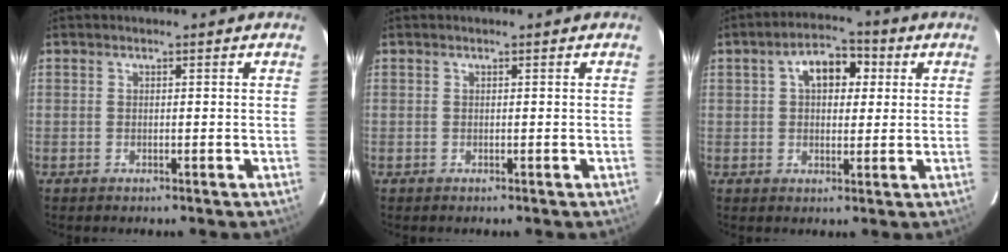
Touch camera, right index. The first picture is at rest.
{"total": 0.0}
{"total": 7.7, "force": [2.3, 4.7, 5.7], "torque": [-0.090, 0.032, 0.039]}